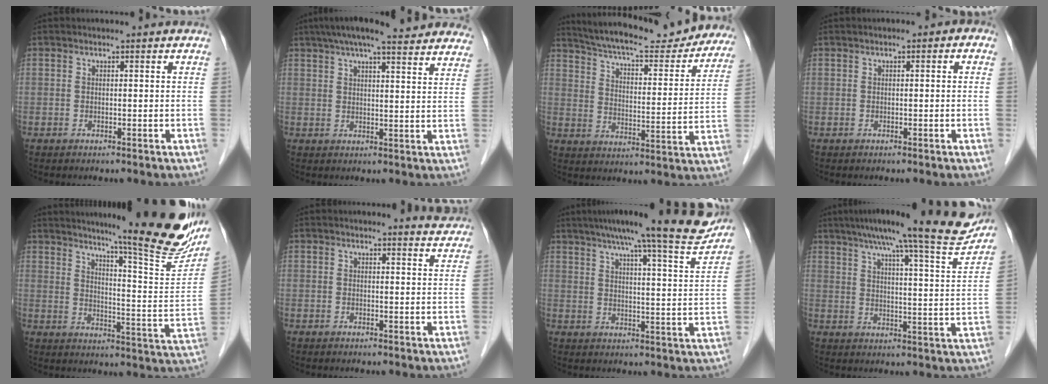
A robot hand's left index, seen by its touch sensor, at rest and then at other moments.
{"total": 20.0, "force": [17.0, 2.7, 10.2], "torque": [-0.151, 0.047, 0.215]}
{"total": 24.6, "force": [22.2, 4.8, 9.5], "torque": [-0.153, -0.025, 0.291]}
{"total": 1.3, "force": [0.0, 0.6, 1.2], "torque": [-0.008, 0.014, -0.004]}
{"total": 22.3, "force": [17.8, 0.2, 13.3], "torque": [-0.181, -0.070, 0.227]}
{"total": 3.0, "force": [3.0, 0.1, 0.3], "torque": [-0.005, -0.015, 0.019]}
{"total": 15.6, "force": [13.5, 0.3, 7.8], "torque": [-0.108, -0.013, 0.170]}
{"total": 17.6, "force": [15.1, 0.6, 9.0], "torque": [-0.128, -0.010, 0.196]}